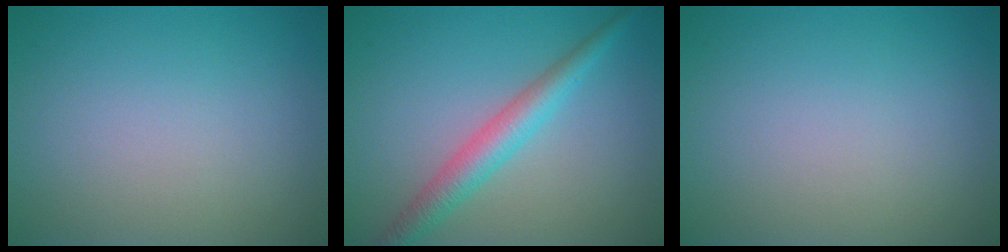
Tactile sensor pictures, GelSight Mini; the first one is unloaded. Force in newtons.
{"total": 3.6, "press": 3.6, "slide": 0.0}
{"total": 0.0}